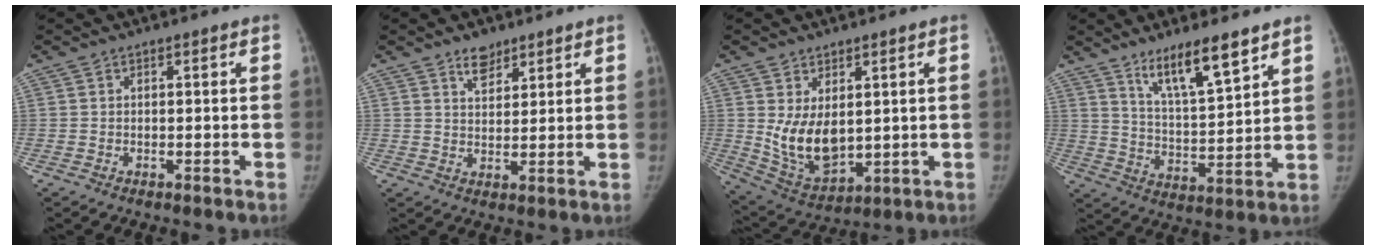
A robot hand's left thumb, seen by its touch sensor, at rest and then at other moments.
{"total": 4.2, "force": [3.1, 2.3, 1.6], "torque": [-0.002, -0.024, 0.056]}
{"total": 10.5, "force": [1.4, 6.6, 8.0], "torque": [-0.120, -0.025, 0.052]}
{"total": 11.5, "force": [8.0, 2.3, 7.9], "torque": [-0.127, -0.056, 0.149]}